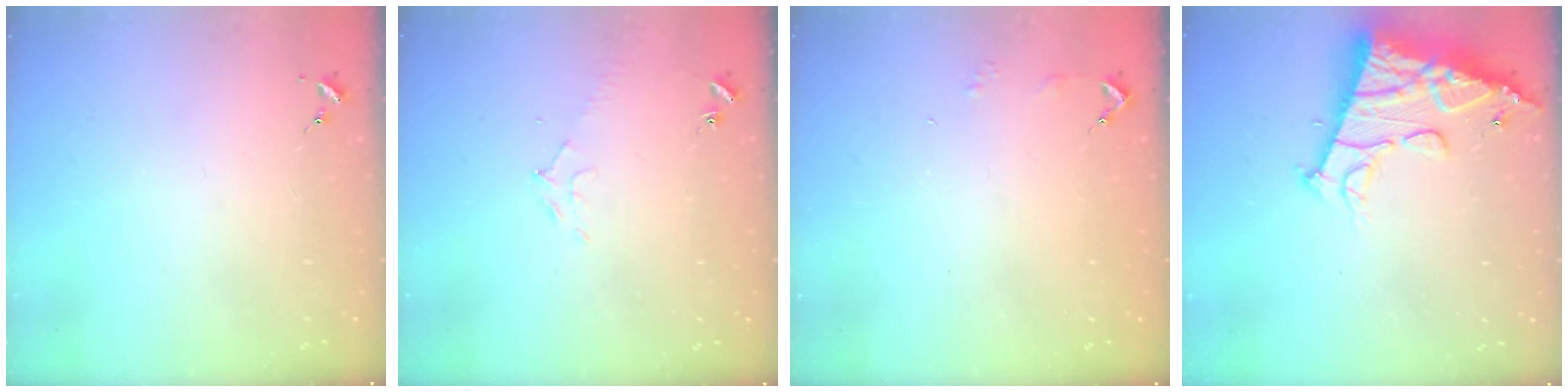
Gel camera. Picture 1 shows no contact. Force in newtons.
{"total": 6.6, "press": 6.6, "slide": 0.8}
{"total": 2.9, "press": 2.8, "slide": 0.3}
{"total": 16.0, "press": 15.9, "slide": 1.8}